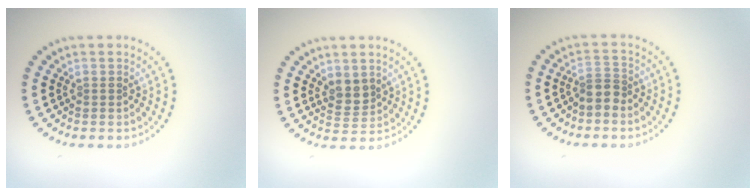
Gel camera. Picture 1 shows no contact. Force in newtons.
{"total": 2.0, "press": 1.8, "slide": 0.9}
{"total": 2.0, "press": 1.6, "slide": 1.2}